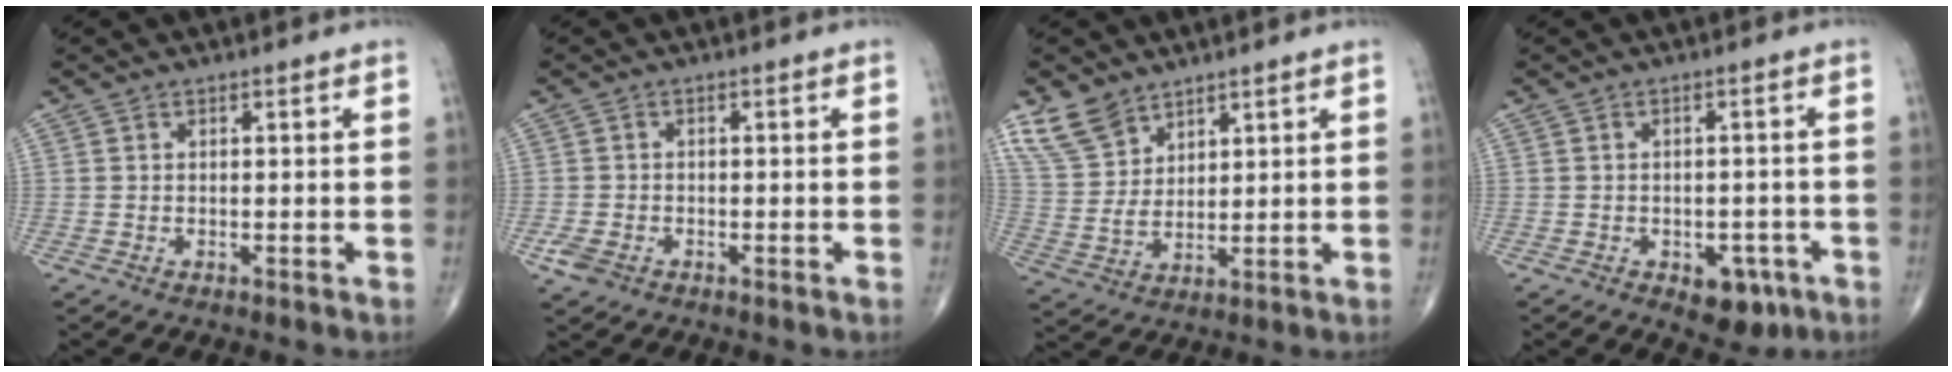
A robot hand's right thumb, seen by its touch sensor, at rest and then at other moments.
{"total": 3.2, "force": [-1.5, 2.2, 1.8], "torque": [-0.040, 0.001, -0.026]}
{"total": 8.3, "force": [6.0, 4.8, 3.1], "torque": [-0.052, -0.022, 0.132]}
{"total": 6.1, "force": [-2.8, 3.8, 3.9], "torque": [-0.024, 0.014, -0.030]}